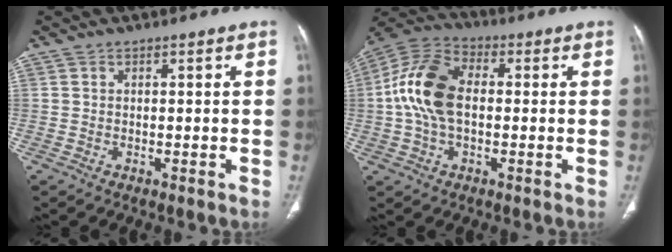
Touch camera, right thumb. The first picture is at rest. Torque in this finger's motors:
{"motor_torque": [-0.16, 0.51, 0.70, -0.66, 0.16]}